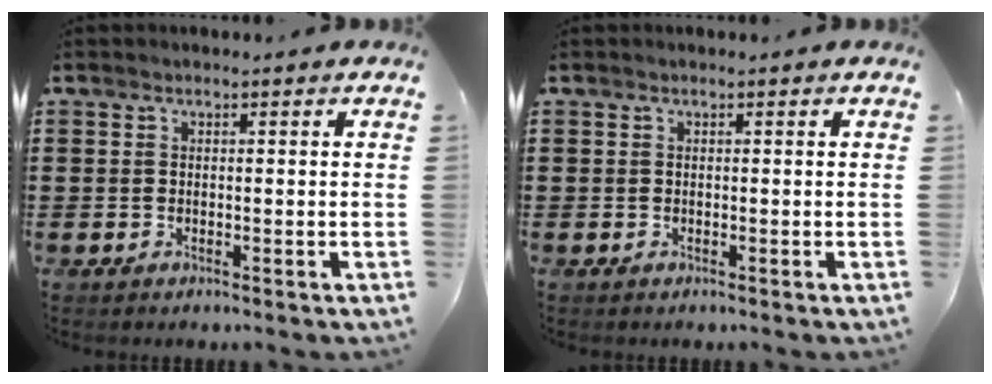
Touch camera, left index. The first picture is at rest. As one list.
[{"total": 0.0}]